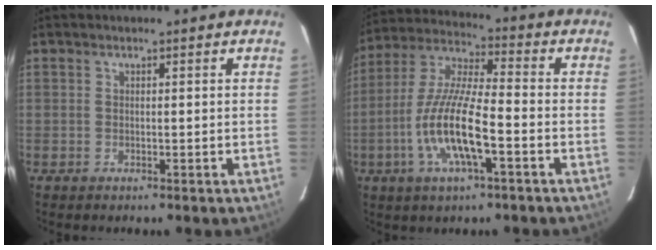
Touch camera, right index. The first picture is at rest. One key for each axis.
{"total": 14.1, "fx": -4.9, "fy": 3.1, "fz": 12.9, "tx": -0.266, "ty": -0.006, "tz": -0.096}